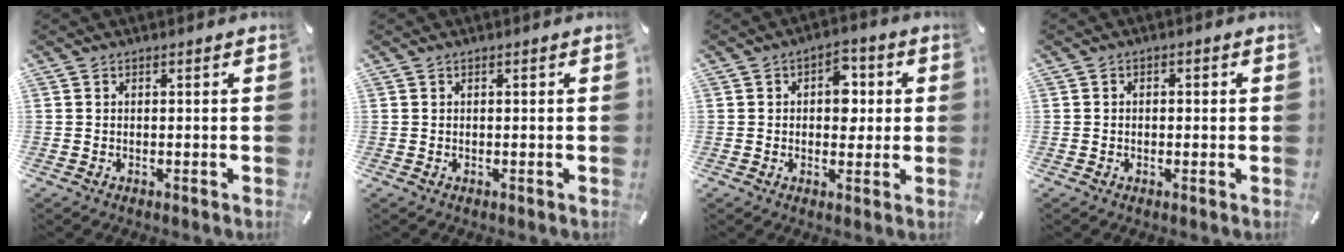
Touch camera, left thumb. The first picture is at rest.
{"total": 0.0}
{"total": 7.0, "force": [0.7, 5.0, 4.8], "torque": [-0.042, -0.006, 0.001]}
{"total": 1.4, "force": [-0.4, 1.1, 0.7], "torque": [-0.012, 0.006, -0.010]}